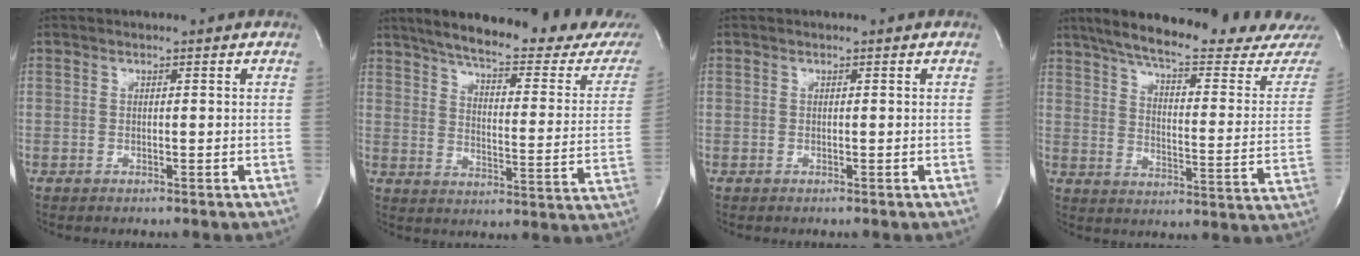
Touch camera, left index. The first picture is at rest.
{"total": 25.9, "force": [22.5, 3.6, 12.3], "torque": [-0.180, -0.059, 0.273]}
{"total": 0.0}
{"total": 25.9, "force": [23.0, 1.7, 11.9], "torque": [-0.182, -0.073, 0.291]}